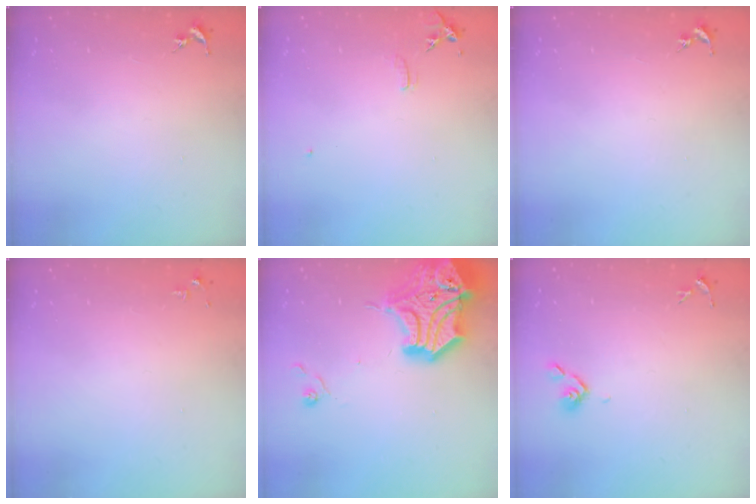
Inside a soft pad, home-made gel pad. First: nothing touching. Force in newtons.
{"total": 6.3, "press": 6.2, "slide": 0.7}
{"total": 0.0}
{"total": 2.8, "press": 2.8, "slide": 0.4}
{"total": 21.9, "press": 21.7, "slide": 2.9}
{"total": 4.4, "press": 4.4, "slide": 0.7}